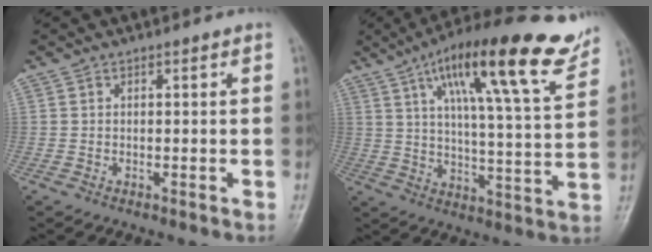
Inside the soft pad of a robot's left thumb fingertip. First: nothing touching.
{"total": 22.1, "force": [13.2, 4.5, 17.2], "torque": [-0.241, -0.034, 0.202]}